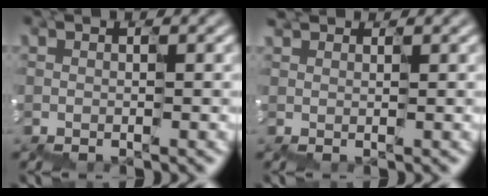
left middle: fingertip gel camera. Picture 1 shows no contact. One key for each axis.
{"total": 0.9, "fx": 0.8, "fy": 0.3, "fz": 0.1, "tx": -0.003, "ty": 0.011, "tz": 0.014}